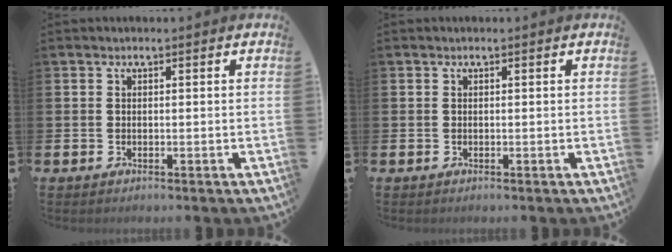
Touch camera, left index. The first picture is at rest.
{"total": 0.0}